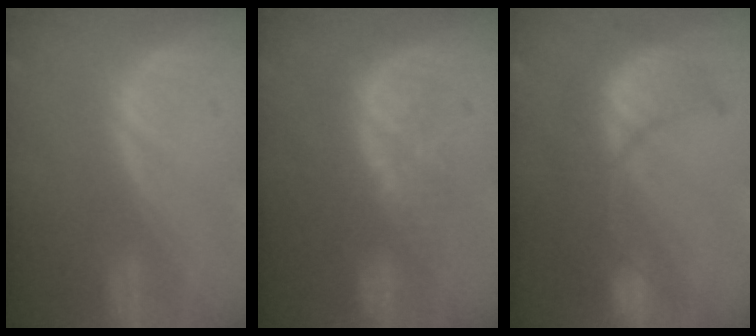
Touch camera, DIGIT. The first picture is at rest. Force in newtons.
{"total": 8.2, "press": 7.2, "slide": 3.8}
{"total": 9.7, "press": 9.2, "slide": 3.1}